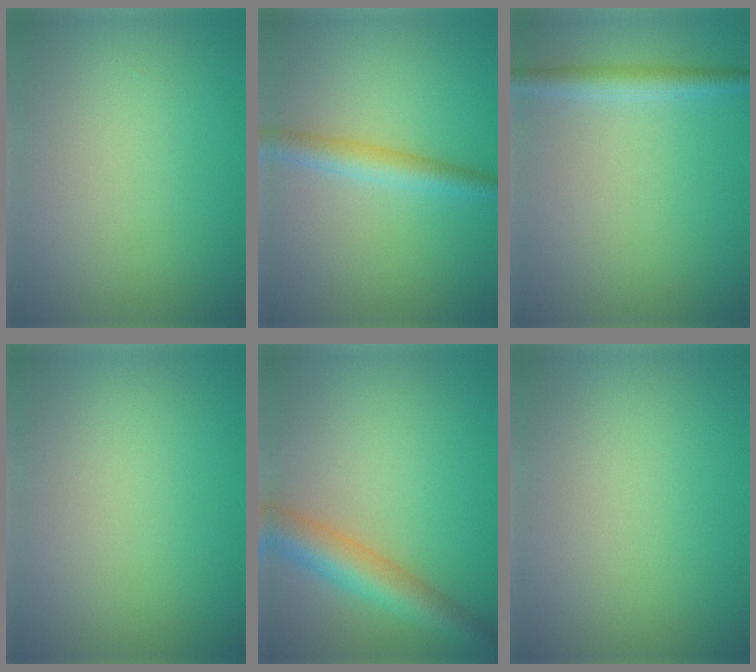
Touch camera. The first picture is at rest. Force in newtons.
{"total": 2.9, "press": 2.9, "slide": 0.0}
{"total": 2.2, "press": 2.2, "slide": 0.0}
{"total": 0.0}
{"total": 5.3, "press": 5.3, "slide": 0.2}
{"total": 0.0}